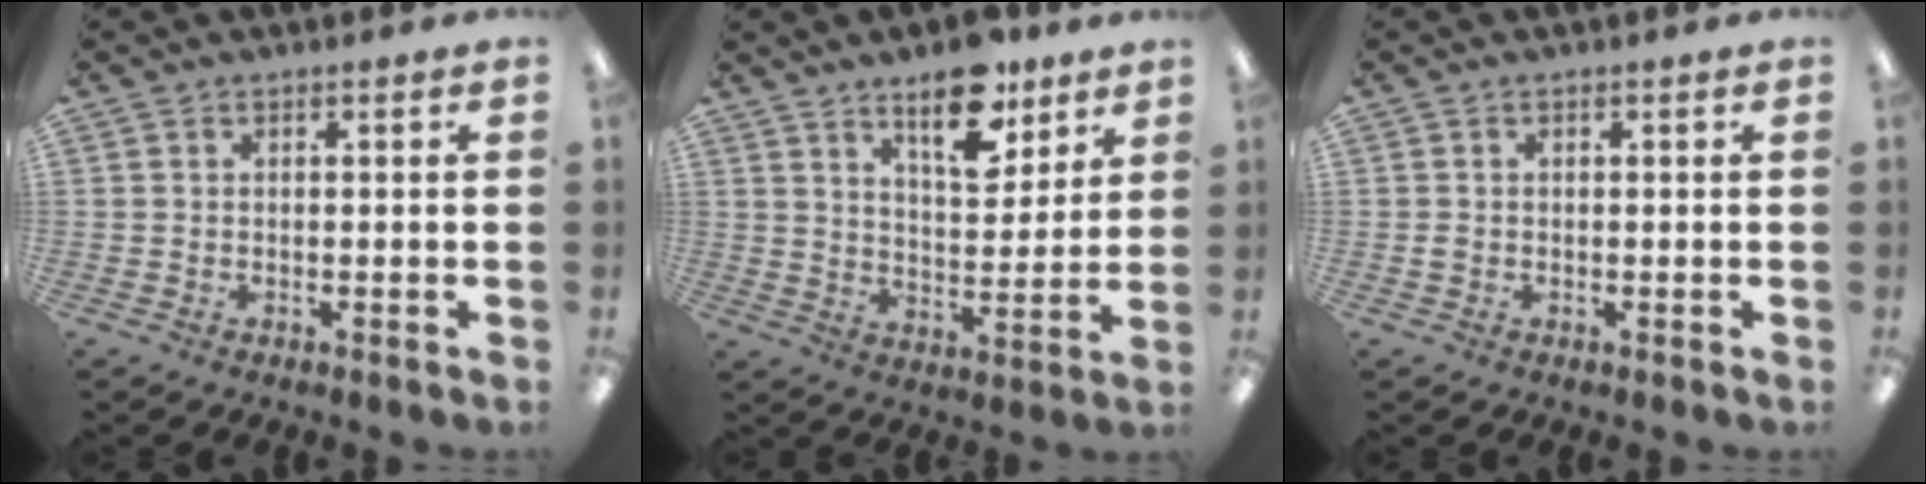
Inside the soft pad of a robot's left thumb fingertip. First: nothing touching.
{"total": 13.2, "force": [9.1, 5.7, 7.7], "torque": [-0.092, -0.051, 0.152]}
{"total": 0.8, "force": [0.0, 0.7, 0.4], "torque": [-0.008, 0.004, -0.002]}